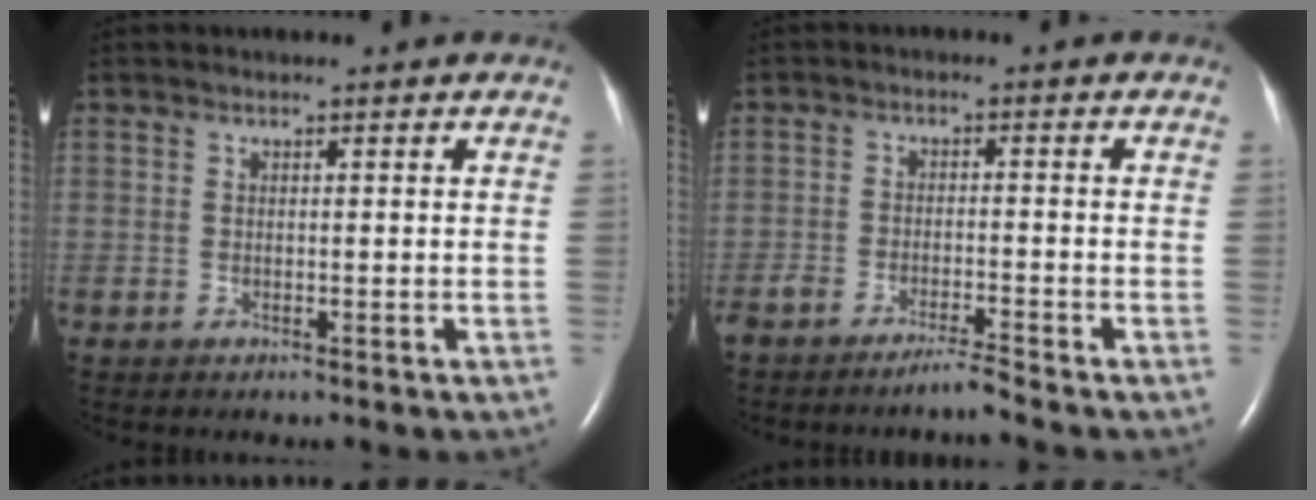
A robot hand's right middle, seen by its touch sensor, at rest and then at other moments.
{"total": 3.2, "force": [-2.8, -0.6, 1.3], "torque": [-0.029, -0.007, -0.058]}